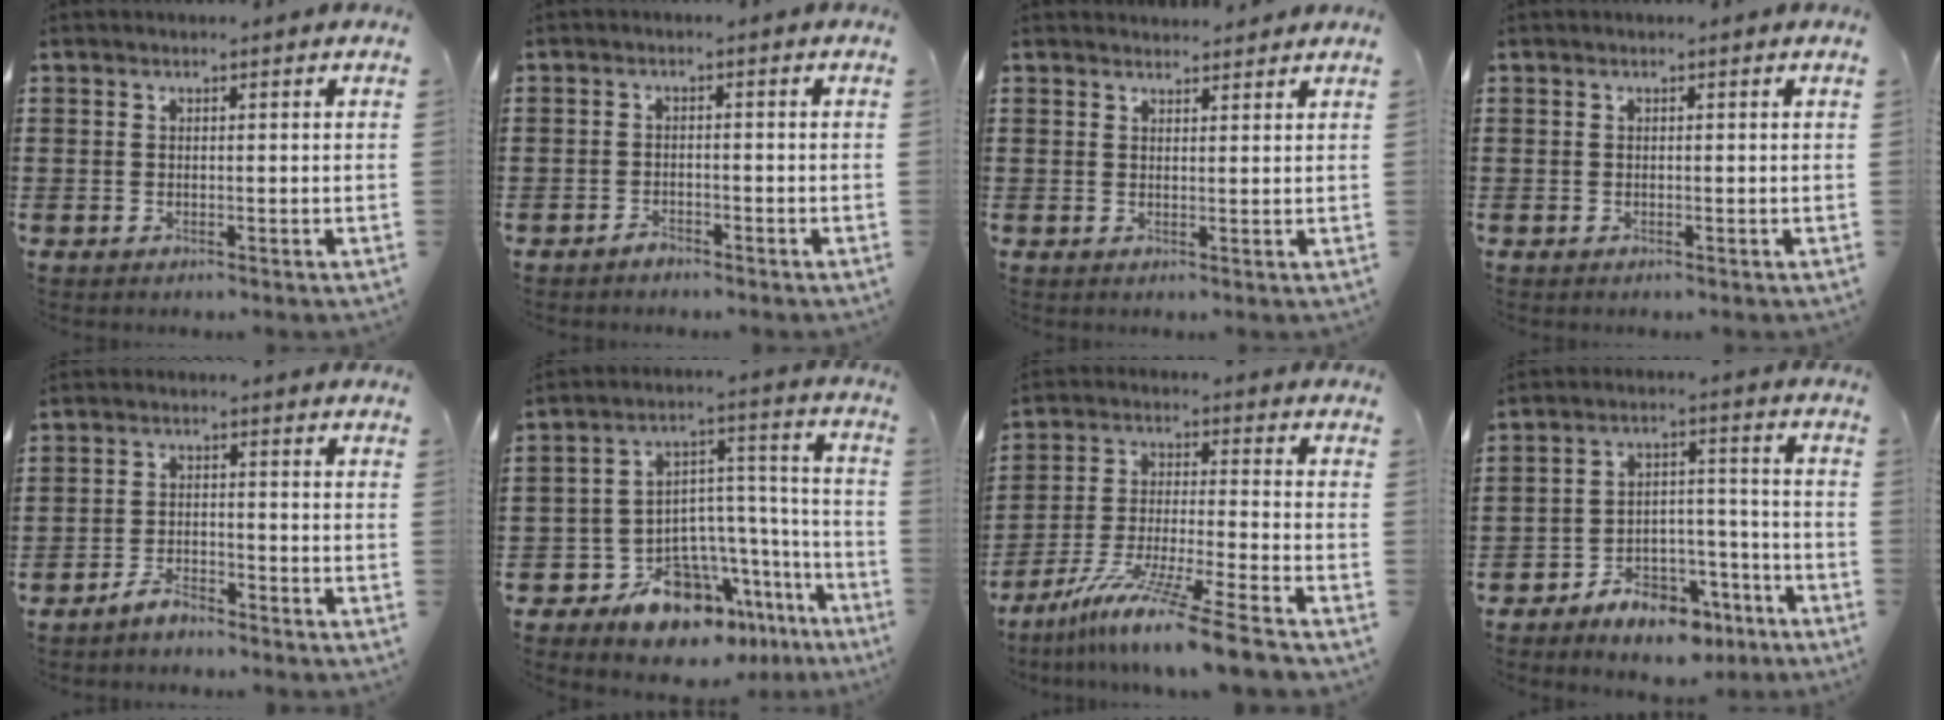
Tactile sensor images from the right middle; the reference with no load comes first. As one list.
[{"total": 1.5, "force": [-1.3, 0.5, 0.4], "torque": [-0.012, -0.001, -0.027]}, {"total": 1.9, "force": [1.9, 0.1, -0.2], "torque": [0.005, -0.003, 0.036]}, {"total": 0.0}, {"total": 3.1, "force": [-2.9, 0.5, 0.8], "torque": [-0.023, 0.005, -0.060]}, {"total": 12.8, "force": [-10.2, 5.7, 5.3], "torque": [-0.092, 0.037, -0.184]}, {"total": 11.1, "force": [-9.3, -1.0, 6.0], "torque": [-0.115, -0.002, -0.186]}, {"total": 6.8, "force": [-5.8, 2.6, 2.3], "torque": [-0.030, 0.027, -0.108]}]